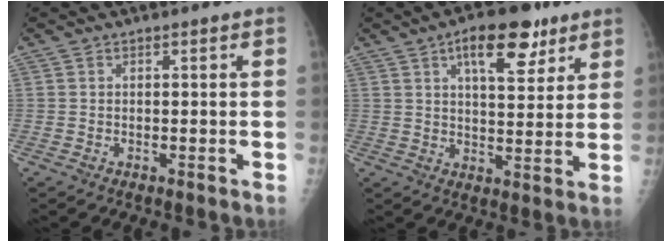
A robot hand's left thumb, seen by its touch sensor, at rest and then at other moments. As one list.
[{"total": 11.3, "force": [6.2, 4.9, 8.1], "torque": [-0.090, -0.024, 0.091]}]